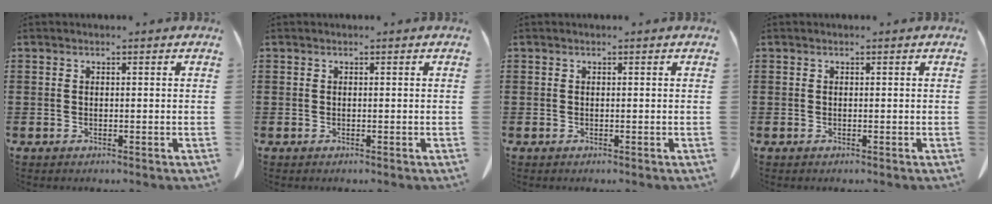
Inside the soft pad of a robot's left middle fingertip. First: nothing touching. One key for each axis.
{"total": 0.0}
{"total": 0.0}
{"total": 0.0}